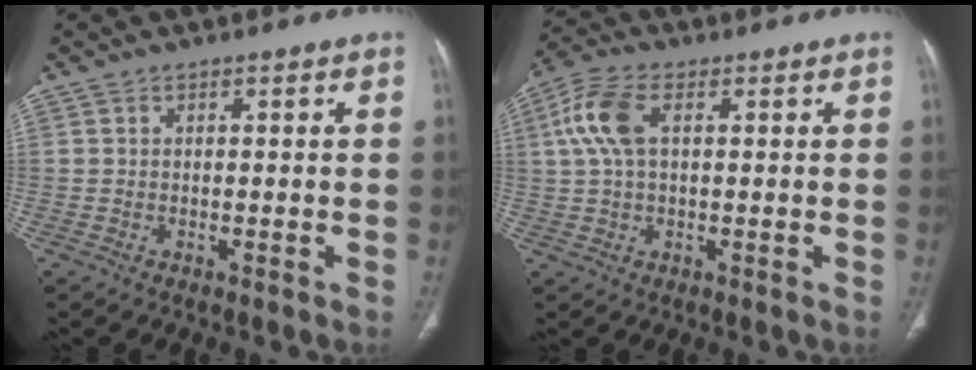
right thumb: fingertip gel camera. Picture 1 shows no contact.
{"total": 8.0, "force": [2.0, 4.1, 6.6], "torque": [-0.158, 0.020, 0.038]}